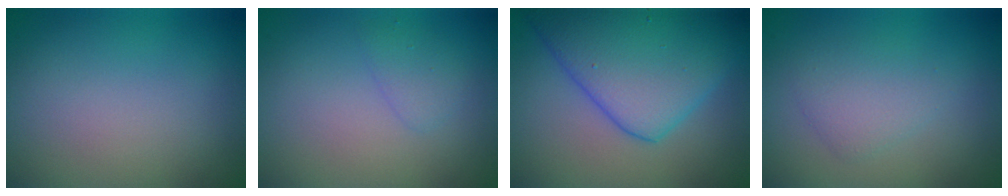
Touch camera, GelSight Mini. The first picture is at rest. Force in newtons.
{"total": 1.3, "press": 1.3, "slide": 0.0}
{"total": 9.1, "press": 9.1, "slide": 0.4}
{"total": 2.2, "press": 2.2, "slide": 0.0}